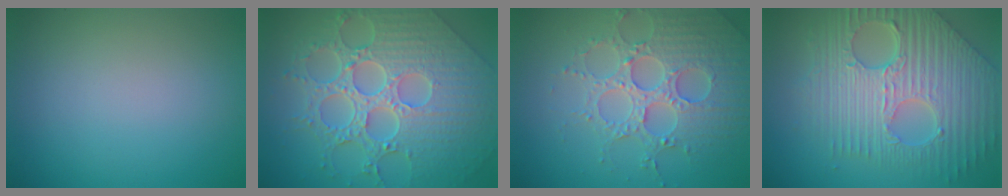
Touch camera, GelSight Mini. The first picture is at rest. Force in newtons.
{"total": 9.8, "press": 7.2, "slide": 6.6}
{"total": 5.1, "press": 5.0, "slide": 1.1}
{"total": 10.3, "press": 7.1, "slide": 7.5}